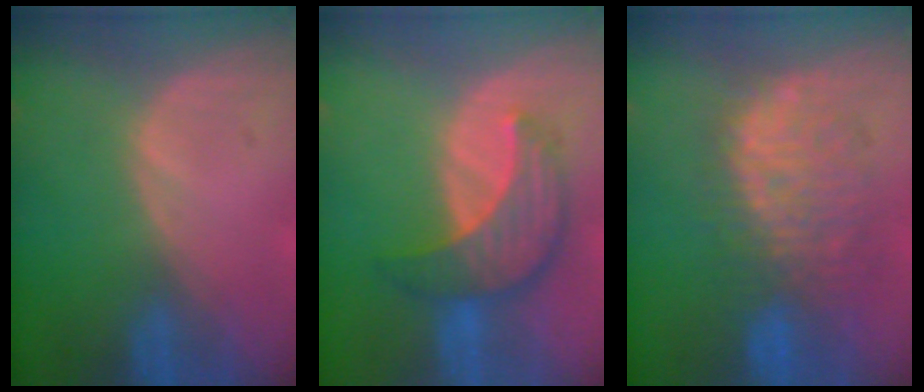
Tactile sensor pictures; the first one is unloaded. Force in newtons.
{"total": 7.8, "press": 7.5, "slide": 2.3}
{"total": 9.6, "press": 9.3, "slide": 2.3}